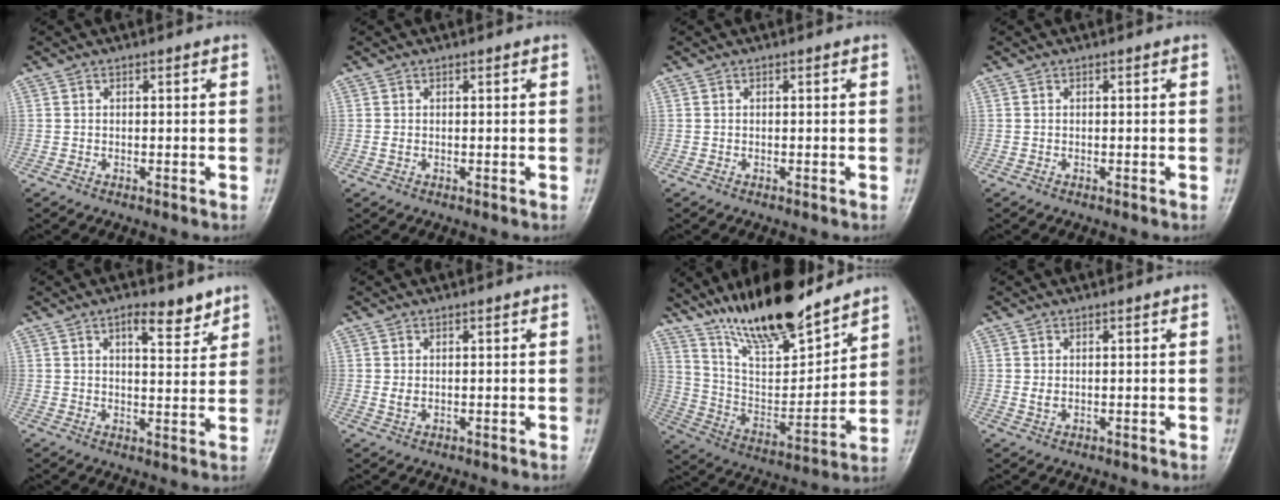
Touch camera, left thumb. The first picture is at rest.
{"total": 0.9, "force": [0.3, 0.4, 0.7], "torque": [-0.013, 0.004, 0.008]}
{"total": 0.0}
{"total": 0.0}
{"total": 6.3, "force": [4.3, 2.3, 3.9], "torque": [-0.038, -0.028, 0.063]}
{"total": 1.7, "force": [0.7, 0.9, 1.3], "torque": [-0.021, -0.003, 0.018]}
{"total": 20.4, "force": [16.2, 5.6, 11.0], "torque": [-0.150, -0.091, 0.292]}
{"total": 1.6, "force": [0.7, 0.8, 1.2], "torque": [-0.019, -0.003, 0.018]}